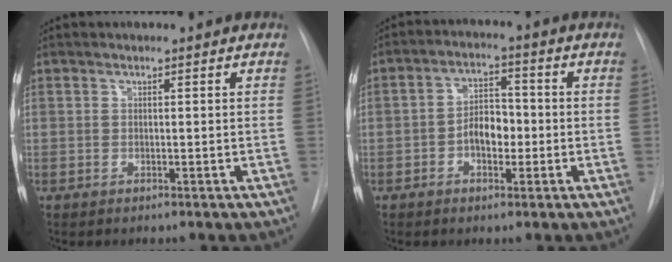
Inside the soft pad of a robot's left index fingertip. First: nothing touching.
{"total": 5.2, "force": [-1.3, 3.0, 4.0], "torque": [-0.070, 0.015, -0.024]}